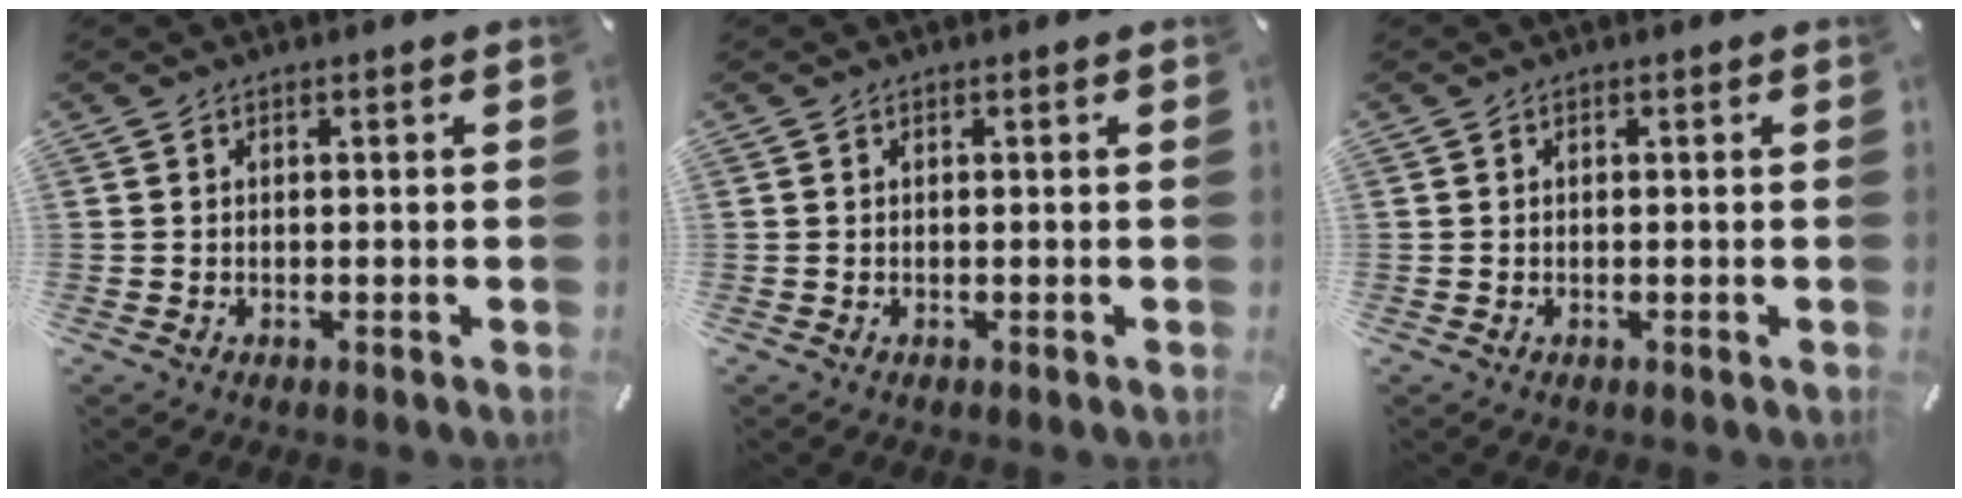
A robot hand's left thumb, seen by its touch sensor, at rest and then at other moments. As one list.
[{"total": 0.0}, {"total": 0.0}]